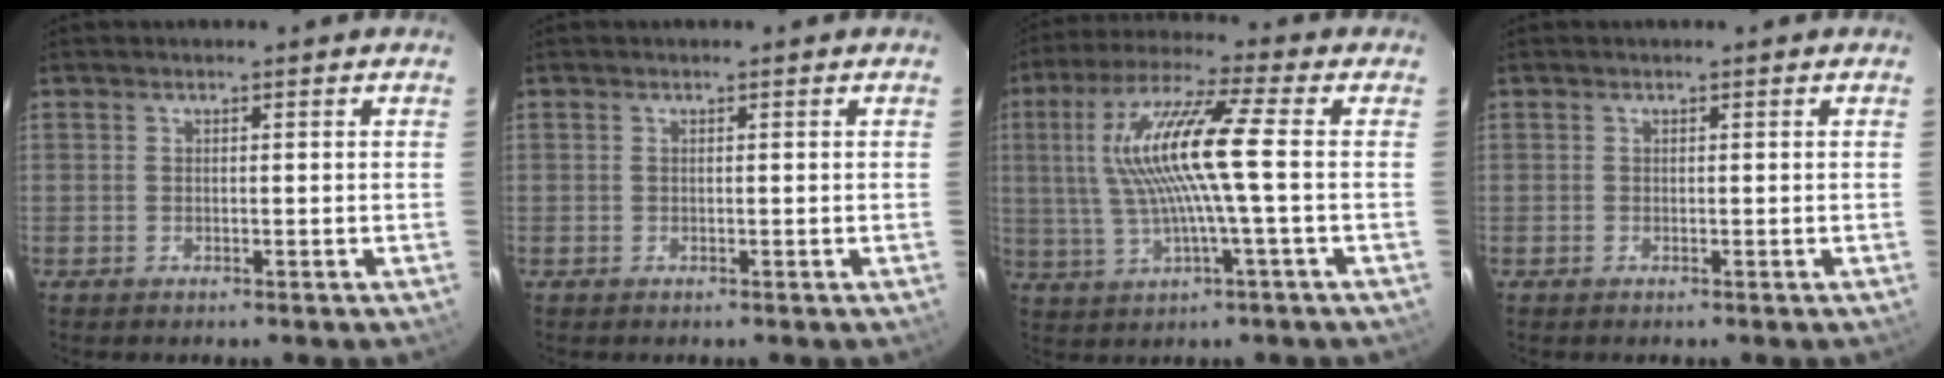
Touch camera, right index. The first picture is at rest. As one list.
[{"total": 0.0}, {"total": 13.6, "force": [0.7, 0.5, 13.6], "torque": [-0.267, 0.009, 0.017]}, {"total": 0.0}]